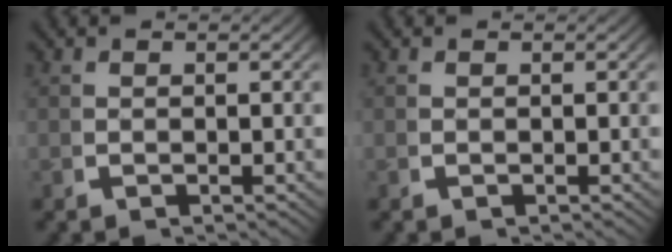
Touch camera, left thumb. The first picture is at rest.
{"total": 0.0}